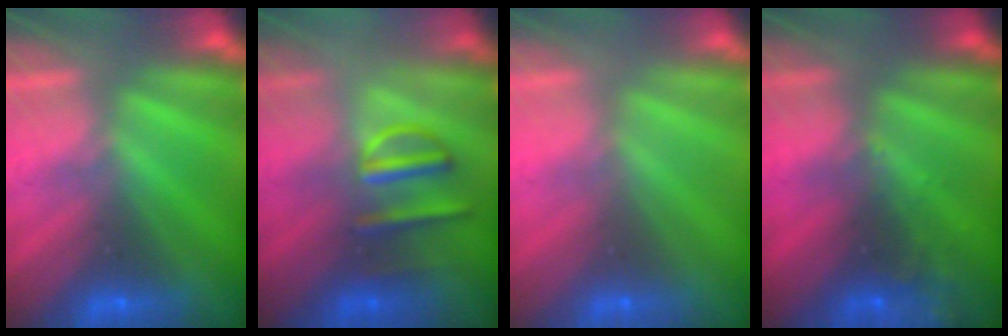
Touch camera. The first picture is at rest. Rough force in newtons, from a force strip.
{"total": 3.3}
{"total": 3.1}
{"total": 5.8}